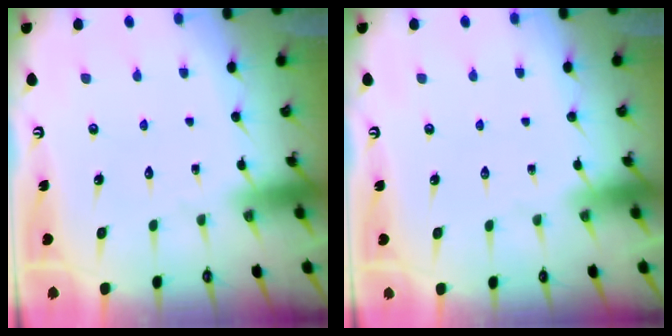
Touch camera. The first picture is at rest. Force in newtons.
{"total": 0.0}